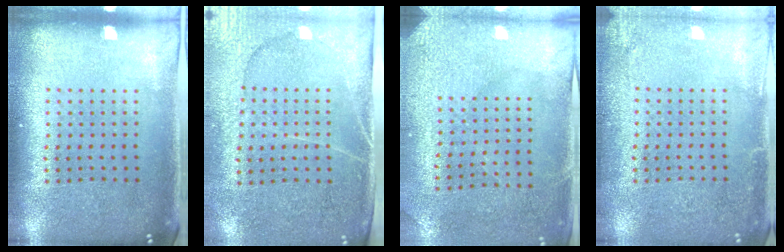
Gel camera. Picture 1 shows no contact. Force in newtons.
{"total": 3.0, "press": 2.7, "slide": 1.3}
{"total": 3.0, "press": 2.6, "slide": 1.4}
{"total": 2.1, "press": 2.1, "slide": 0.2}